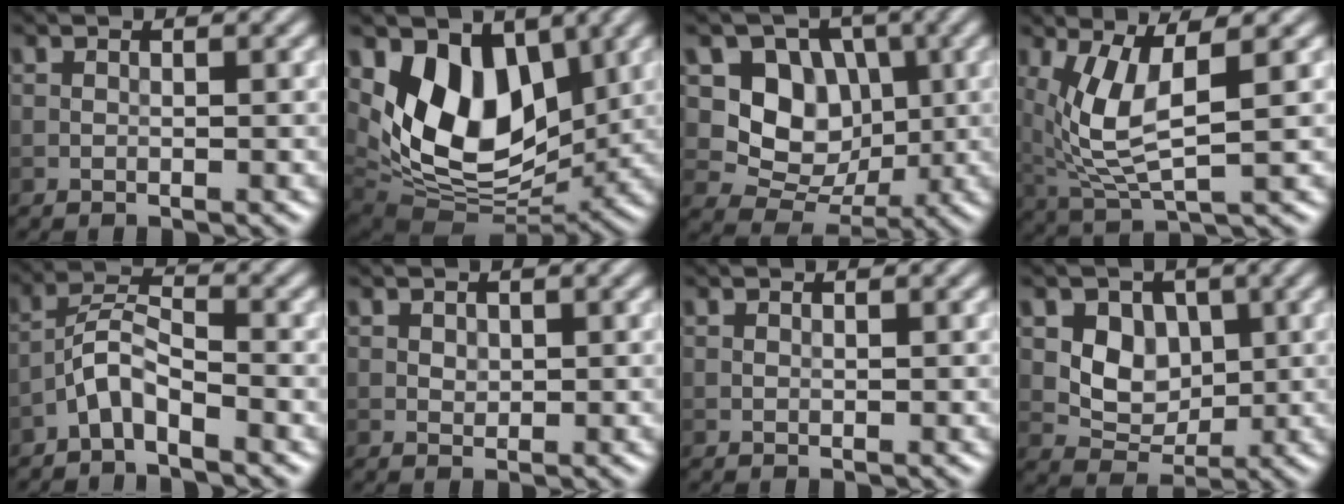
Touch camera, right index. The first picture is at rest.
{"total": 10.2, "force": [2.9, 6.3, 7.5], "torque": [-0.130, -0.021, 0.050]}
{"total": 6.8, "force": [0.9, 5.7, 3.6], "torque": [-0.048, -0.009, 0.005]}
{"total": 6.4, "force": [1.4, 2.2, 5.9], "torque": [-0.140, -0.014, 0.036]}
{"total": 3.2, "force": [-2.3, 0.8, 2.1], "torque": [-0.042, 0.014, -0.053]}
{"total": 0.8, "force": [0.3, 0.7, 0.4], "torque": [-0.006, -0.003, 0.007]}
{"total": 0.0}
{"total": 4.4, "force": [0.7, 3.5, 2.6], "torque": [-0.043, -0.005, 0.009]}